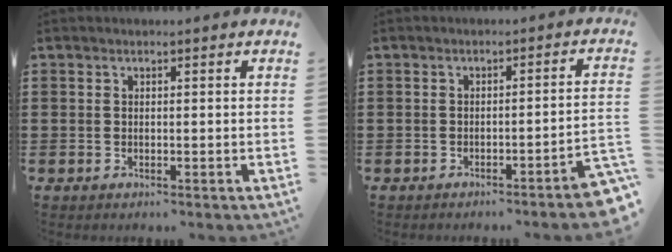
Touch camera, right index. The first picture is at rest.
{"total": 2.7, "force": [-2.1, -0.4, 1.7], "torque": [-0.029, -0.010, -0.040]}